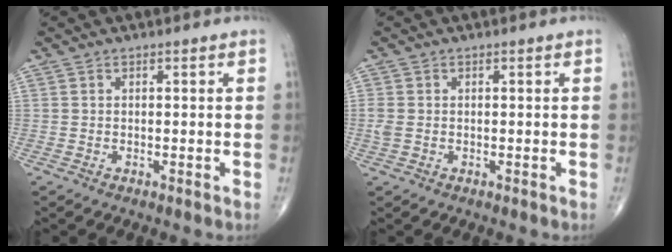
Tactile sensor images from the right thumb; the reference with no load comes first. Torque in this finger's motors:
{"motor_torque": [0.19, -0.11, 0.36, 0.20, 0.03]}